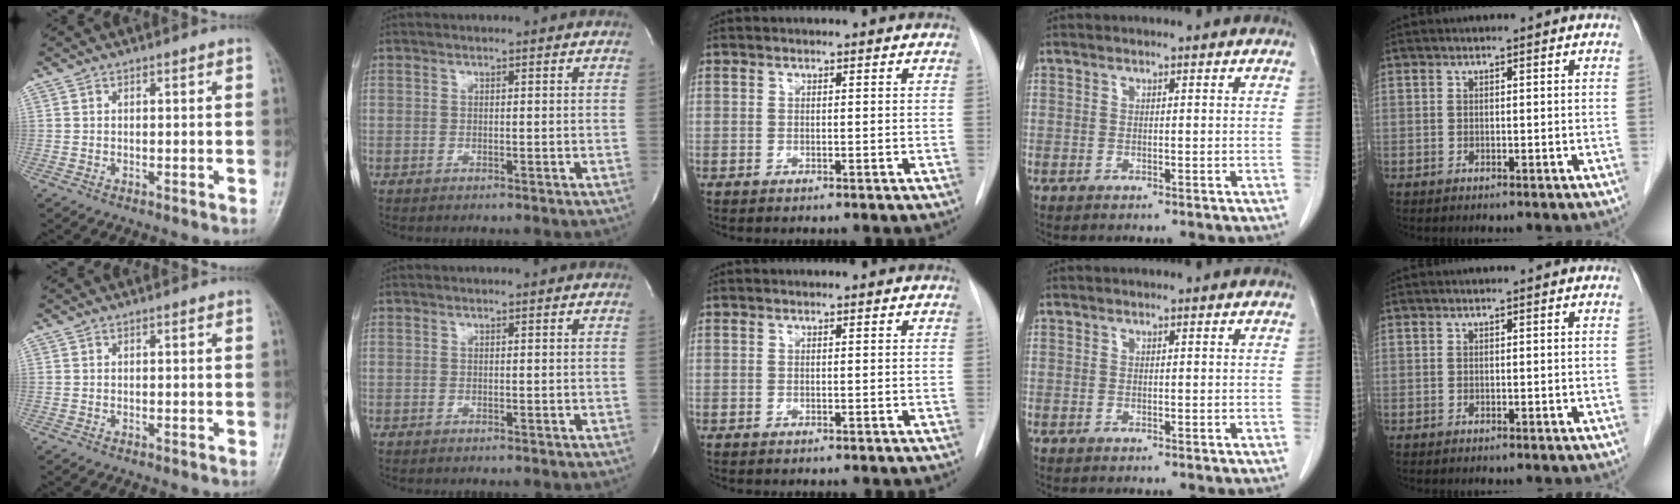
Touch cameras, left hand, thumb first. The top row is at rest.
{}